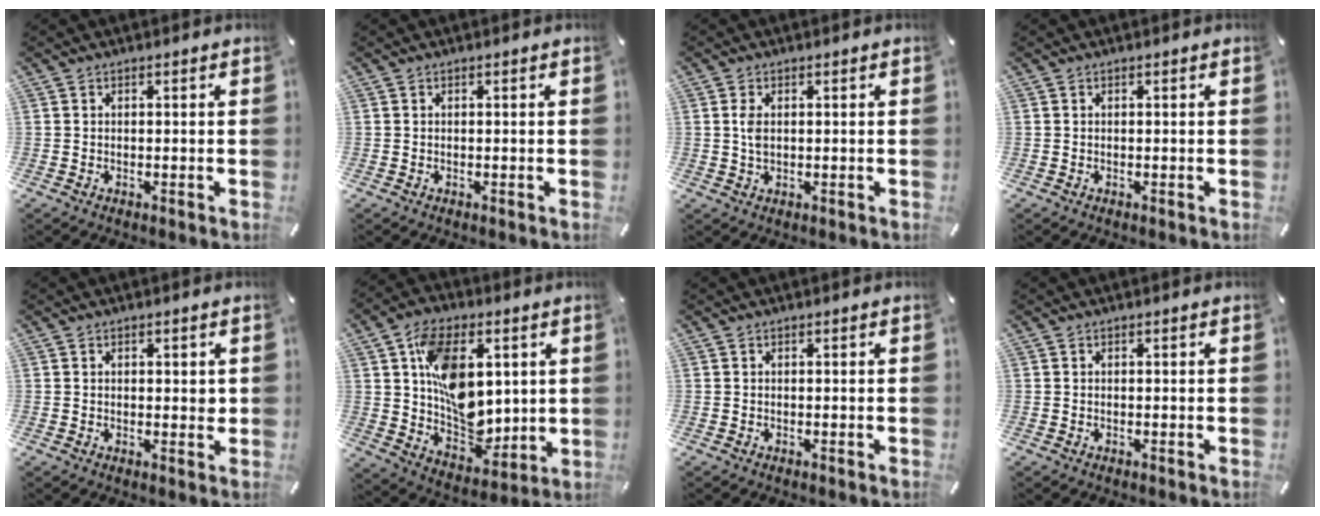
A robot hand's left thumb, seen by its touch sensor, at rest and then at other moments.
{"total": 0.0}
{"total": 2.6, "force": [0.4, 1.5, 2.2], "torque": [-0.062, 0.001, 0.001]}
{"total": 0.0}
{"total": 2.1, "force": [0.3, 1.1, 1.7], "torque": [-0.018, -0.003, 0.001]}
{"total": 16.7, "force": [3.7, 11.6, 11.4], "torque": [-0.189, -0.002, 0.079]}
{"total": 0.0}
{"total": 0.0}